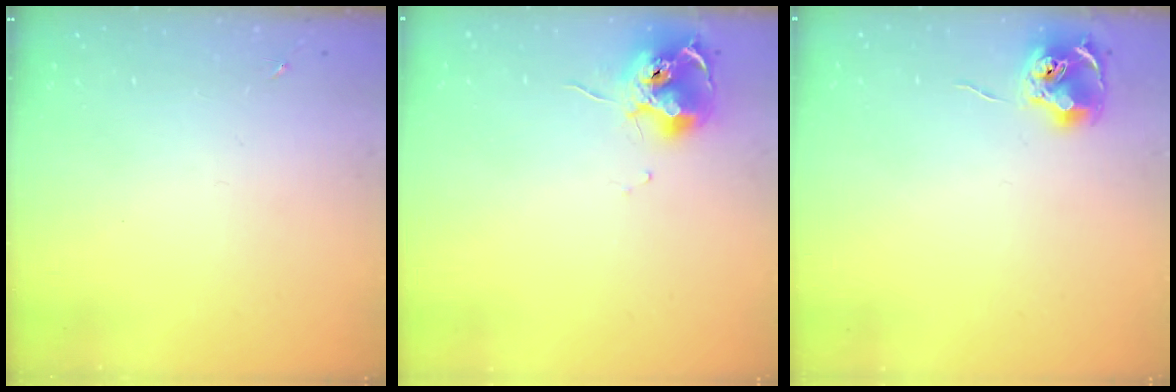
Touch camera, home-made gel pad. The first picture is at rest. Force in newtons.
{"total": 11.9, "press": 11.8, "slide": 1.2}
{"total": 8.4, "press": 8.4, "slide": 0.4}